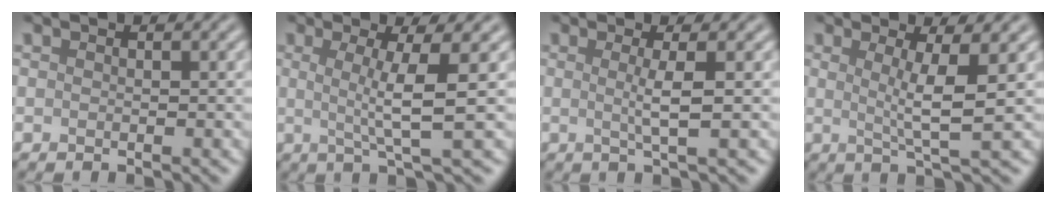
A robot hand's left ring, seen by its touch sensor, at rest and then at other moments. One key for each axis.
{"total": 4.5, "fx": 0.5, "fy": 0.6, "fz": 4.4, "tx": -0.073, "ty": -0.002, "tz": 0.009}
{"total": 2.5, "fx": 0.1, "fy": 0.5, "fz": 2.4, "tx": -0.044, "ty": -0.001, "tz": -0.005}
{"total": 3.8, "fx": 0.7, "fy": 0.5, "fz": 3.7, "tx": -0.062, "ty": -0.006, "tz": 0.013}